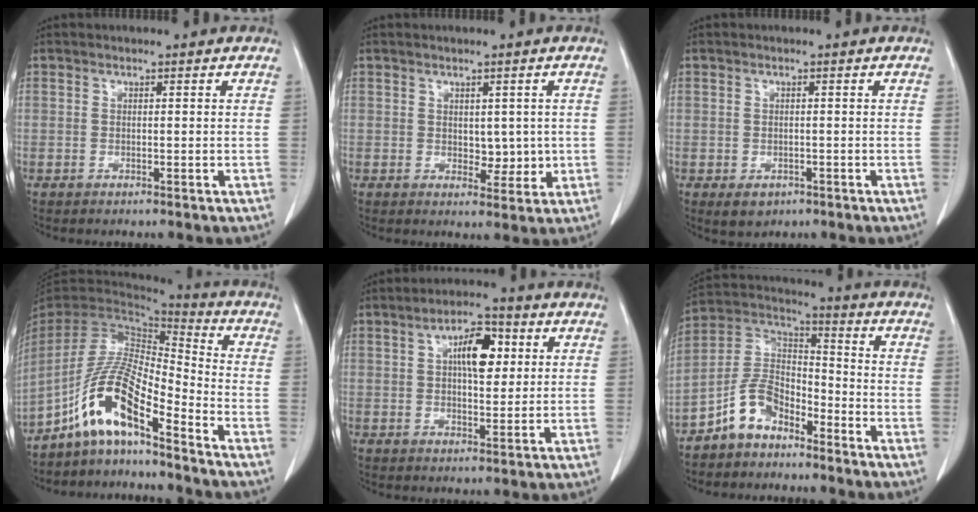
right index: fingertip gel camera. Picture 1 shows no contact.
{"total": 3.6, "force": [0.1, 2.2, 2.8], "torque": [-0.030, -0.005, 0.009]}
{"total": 2.6, "force": [-1.2, 2.0, 1.1], "torque": [-0.014, 0.000, -0.007]}
{"total": 11.5, "force": [-7.4, 1.9, 8.6], "torque": [-0.181, 0.013, -0.142]}
{"total": 7.4, "force": [2.0, 3.0, 6.5], "torque": [-0.106, 0.016, 0.033]}
{"total": 8.7, "force": [-6.0, 4.7, 4.1], "torque": [-0.088, 0.026, -0.121]}